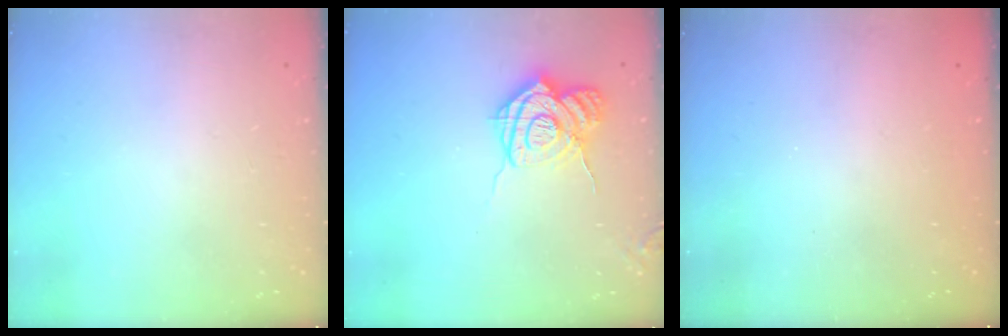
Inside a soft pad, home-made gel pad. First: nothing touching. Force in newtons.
{"total": 13.5, "press": 13.4, "slide": 1.4}
{"total": 2.4, "press": 2.3, "slide": 0.7}